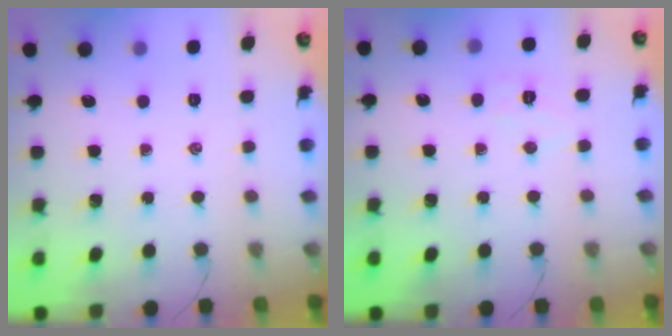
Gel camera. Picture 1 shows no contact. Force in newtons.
{"total": 4.9, "press": 4.7, "slide": 1.0}